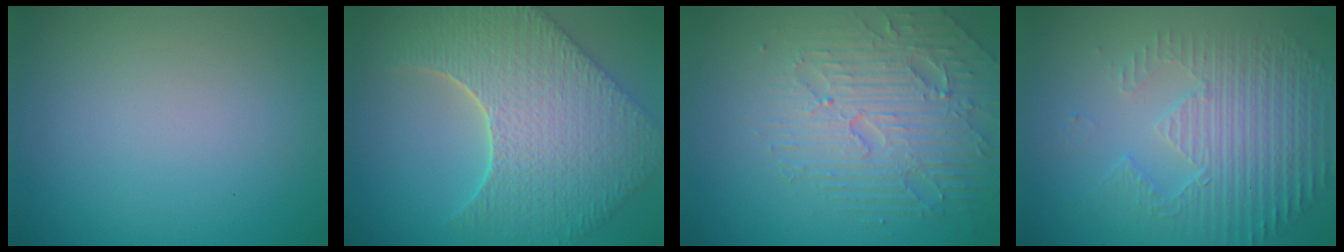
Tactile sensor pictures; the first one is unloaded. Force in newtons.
{"total": 9.7, "press": 7.1, "slide": 6.6}
{"total": 4.8, "press": 4.7, "slide": 1.1}
{"total": 5.4, "press": 3.6, "slide": 4.0}